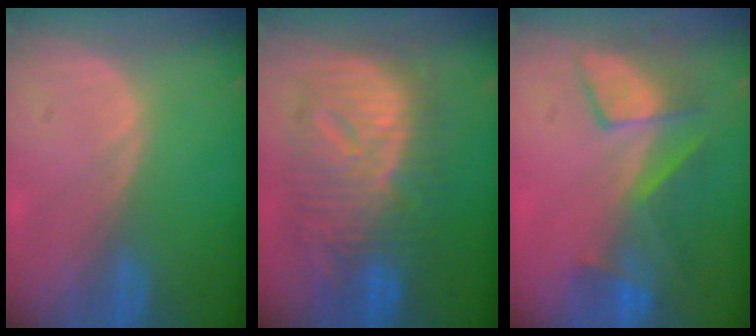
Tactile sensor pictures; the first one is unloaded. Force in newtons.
{"total": 12.5, "press": 12.5, "slide": 1.1}
{"total": 8.0, "press": 7.3, "slide": 3.4}